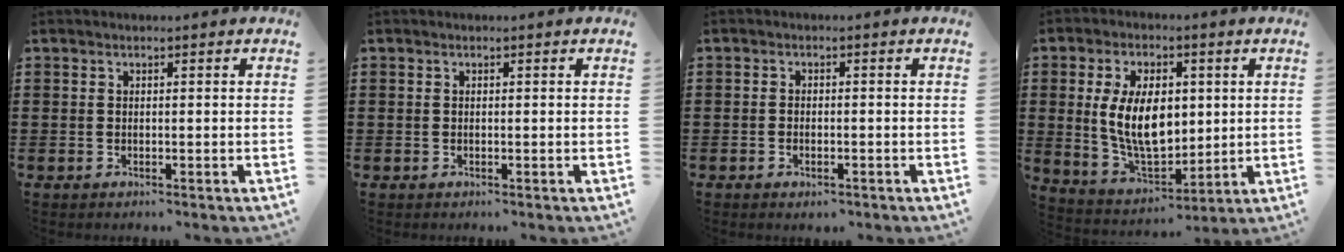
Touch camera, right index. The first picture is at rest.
{"total": 0.0}
{"total": 1.2, "force": [-0.9, 0.5, 0.5], "torque": [-0.013, -0.001, -0.018]}
{"total": 10.8, "force": [1.1, 6.5, 8.6], "torque": [-0.177, 0.002, 0.017]}